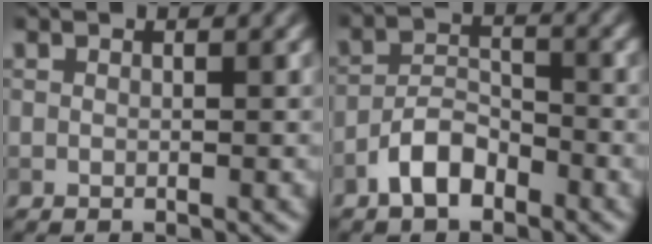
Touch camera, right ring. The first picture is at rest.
{"total": 3.6, "force": [-2.4, 1.7, 2.1], "torque": [-0.036, 0.011, -0.050]}